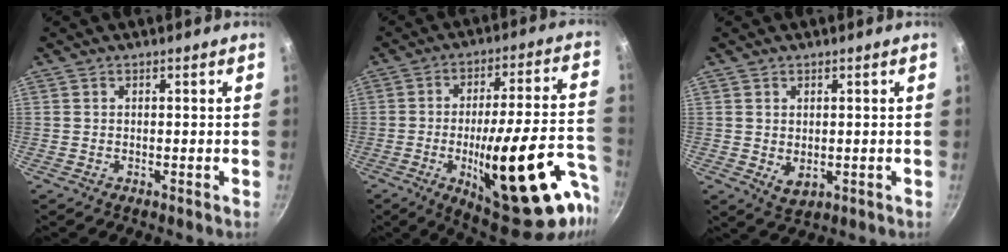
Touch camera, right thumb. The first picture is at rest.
{"total": 27.5, "force": [-10.6, 7.9, 24.1], "torque": [-0.303, 0.027, -0.145]}
{"total": 3.4, "force": [0.2, 2.3, 2.4], "torque": [-0.037, -0.012, 0.010]}